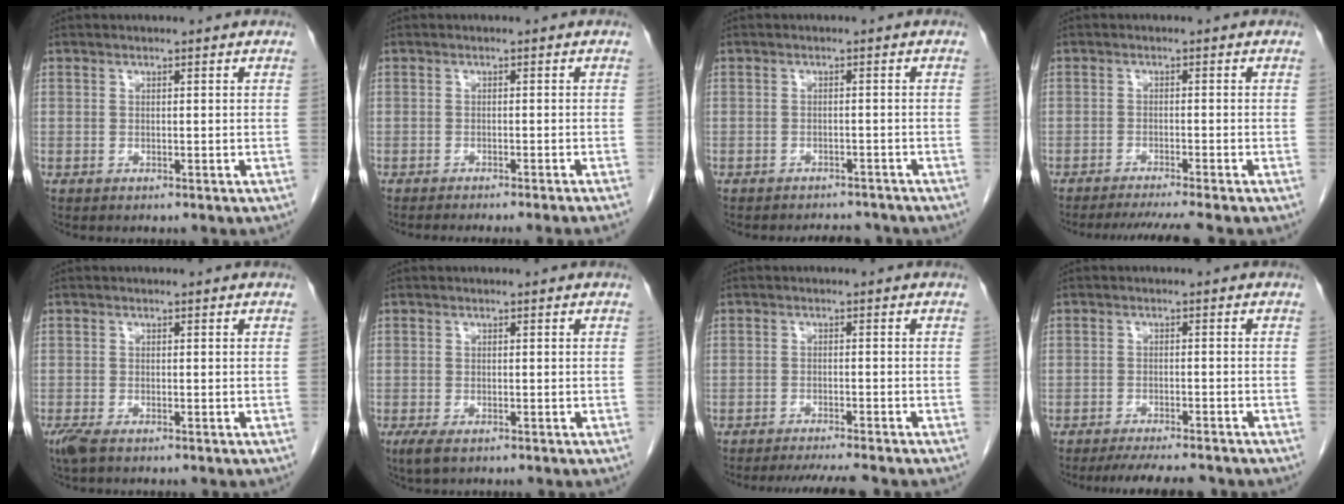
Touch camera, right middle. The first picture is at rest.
{"total": 9.0, "force": [-8.0, -1.2, 3.9], "torque": [-0.020, -0.024, -0.102]}
{"total": 5.9, "force": [-5.5, 1.7, 1.2], "torque": [-0.013, -0.001, -0.065]}
{"total": 7.4, "force": [-6.5, -1.4, 3.3], "torque": [-0.031, -0.018, -0.099]}
{"total": 2.4, "force": [-1.6, 0.6, 1.7], "torque": [-0.043, -0.010, -0.031]}
{"total": 2.3, "force": [-1.4, 0.8, 1.7], "torque": [-0.039, -0.007, -0.022]}
{"total": 7.4, "force": [-6.6, -0.1, 3.3], "torque": [-0.036, -0.015, -0.097]}
{"total": 8.8, "force": [-7.8, 1.0, 3.9], "torque": [-0.053, -0.014, -0.111]}